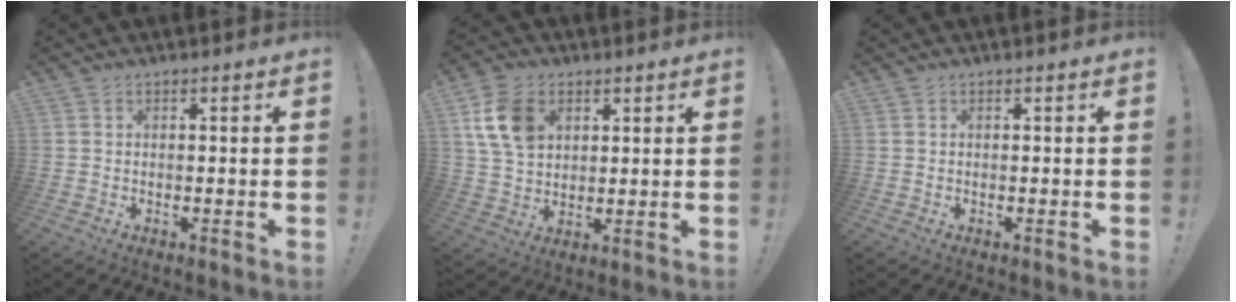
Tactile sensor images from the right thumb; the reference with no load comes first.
{"total": 11.8, "force": [4.3, 8.6, 6.8], "torque": [-0.119, 0.002, 0.087]}
{"total": 0.0}